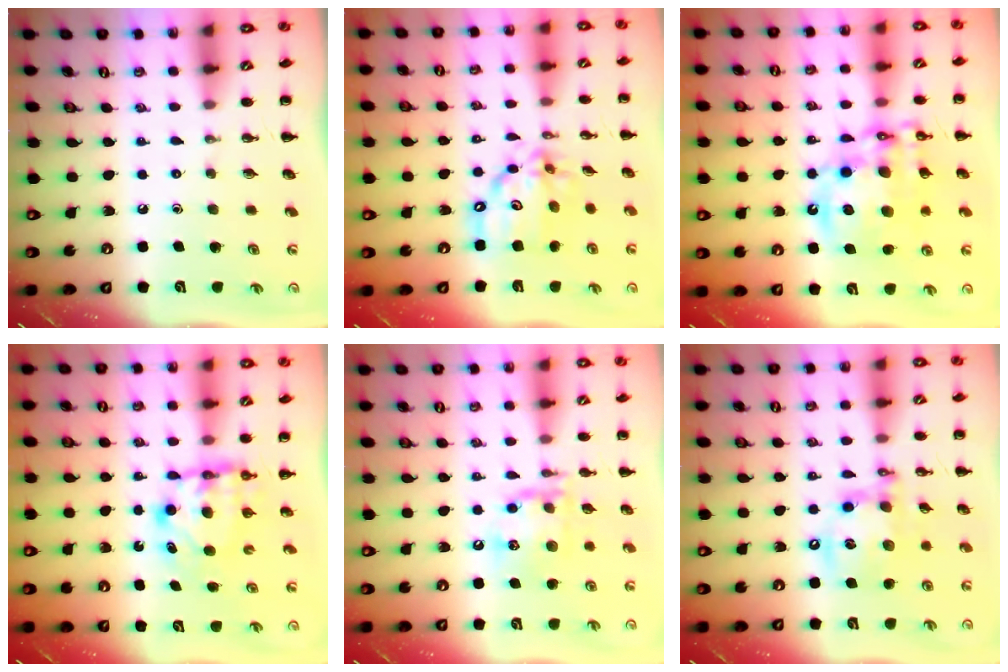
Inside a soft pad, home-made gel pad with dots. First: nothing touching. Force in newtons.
{"total": 14.0, "press": 13.4, "slide": 3.8}
{"total": 17.5, "press": 17.0, "slide": 3.8}
{"total": 6.0, "press": 6.0, "slide": 0.5}
{"total": 15.4, "press": 15.3, "slide": 2.0}
{"total": 14.0, "press": 13.6, "slide": 3.2}